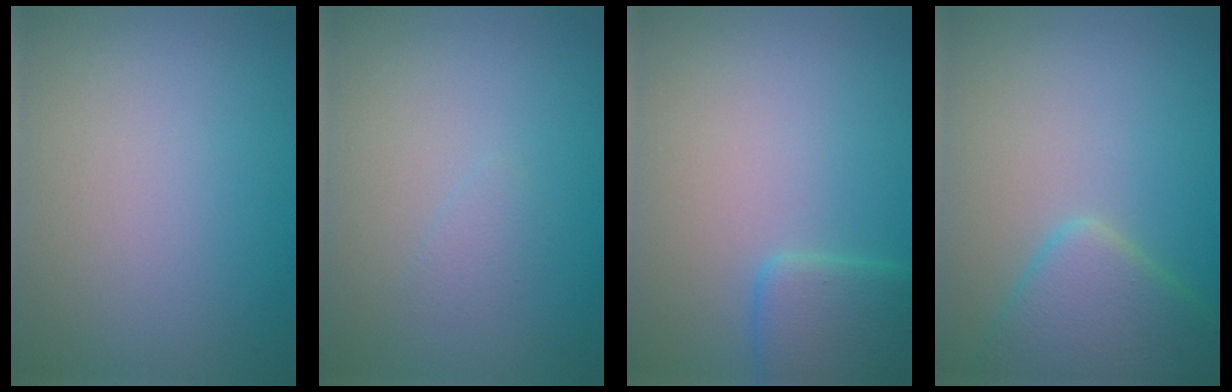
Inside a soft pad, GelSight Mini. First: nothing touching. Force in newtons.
{"total": 0.8, "press": 0.8, "slide": 0.0}
{"total": 3.3, "press": 3.3, "slide": 0.2}
{"total": 4.9, "press": 4.9, "slide": 0.3}